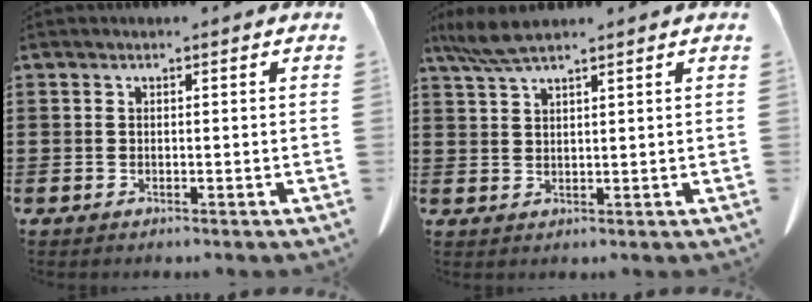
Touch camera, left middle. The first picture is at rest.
{"total": 4.7, "force": [3.7, 0.4, 2.8], "torque": [-0.064, -0.003, 0.069]}